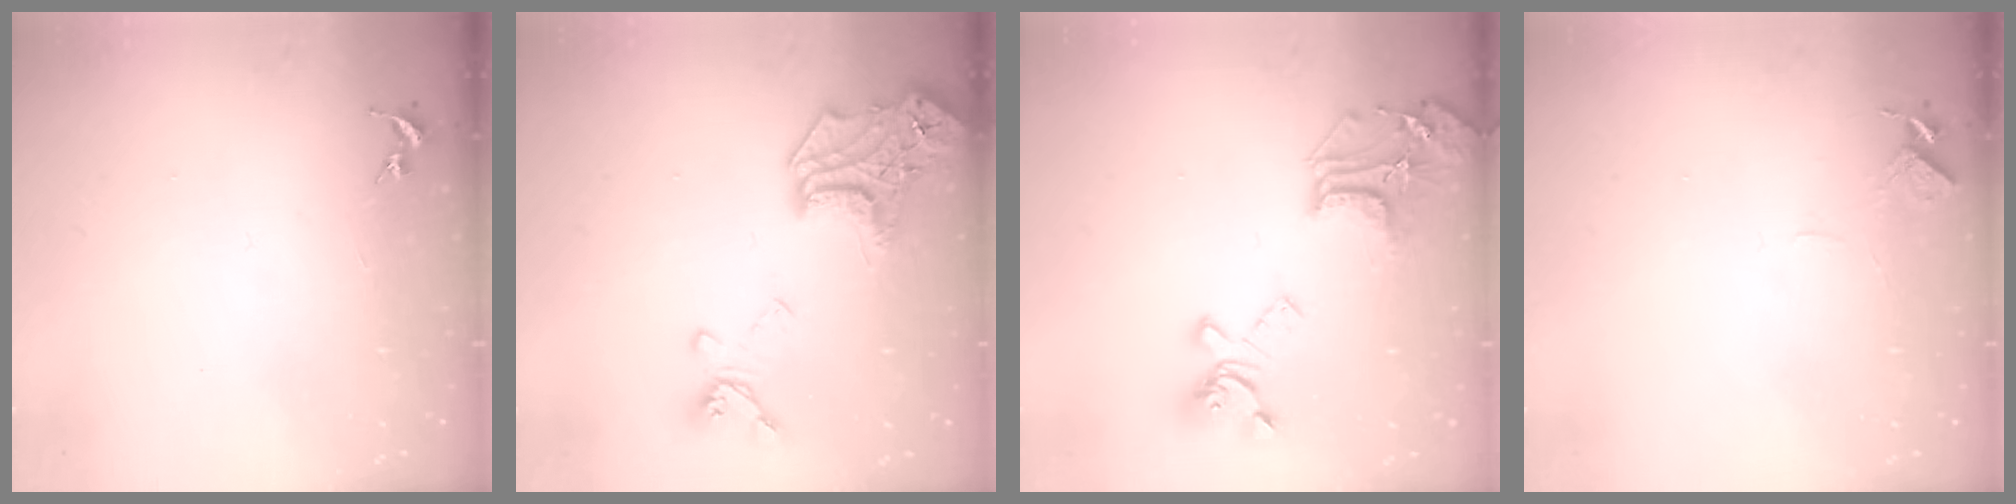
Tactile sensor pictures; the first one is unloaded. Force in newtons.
{"total": 19.9, "press": 19.9, "slide": 0.9}
{"total": 20.8, "press": 20.7, "slide": 1.6}
{"total": 4.6, "press": 4.5, "slide": 0.4}